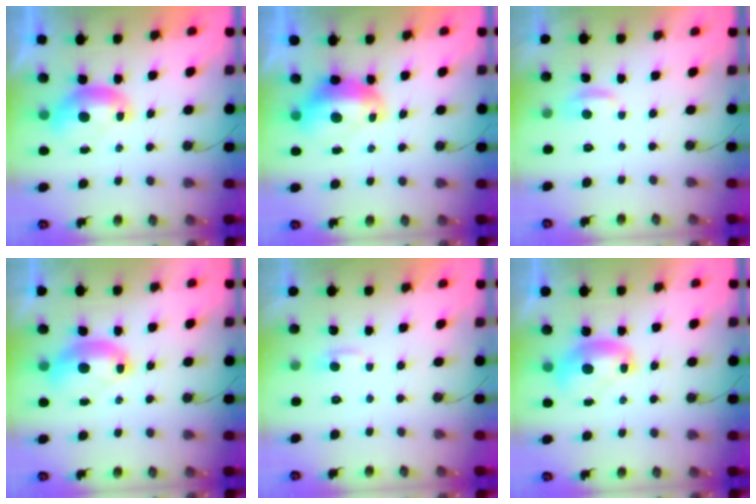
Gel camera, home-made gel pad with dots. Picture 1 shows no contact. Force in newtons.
{"total": 2.2, "press": 2.1, "slide": 0.8}
{"total": 1.0, "press": 0.8, "slide": 0.5}
{"total": 2.5, "press": 2.5, "slide": 0.5}
{"total": 3.6, "press": 3.6, "slide": 0.2}
{"total": 1.4, "press": 1.4, "slide": 0.3}